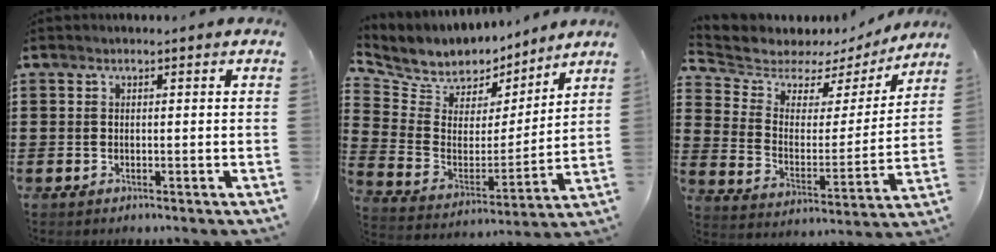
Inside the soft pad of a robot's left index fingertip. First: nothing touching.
{"total": 6.5, "force": [5.4, 3.6, 0.1], "torque": [-0.051, -0.043, 0.097]}
{"total": 5.4, "force": [4.6, 2.7, 0.8], "torque": [-0.053, -0.030, 0.075]}